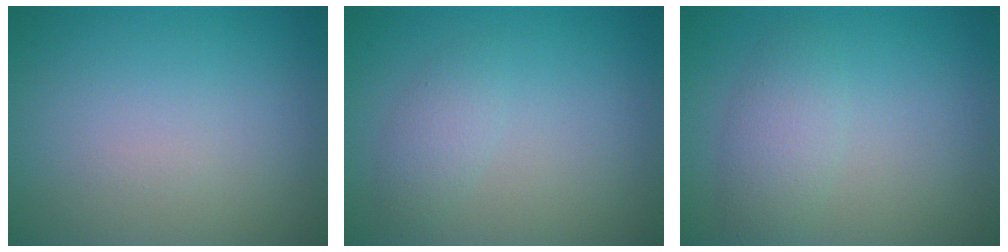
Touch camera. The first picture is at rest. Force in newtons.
{"total": 1.7, "press": 1.7, "slide": 0.1}
{"total": 2.7, "press": 2.7, "slide": 0.1}